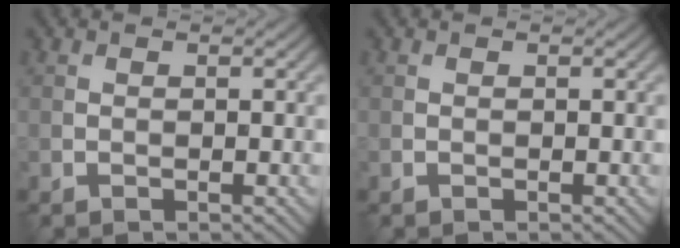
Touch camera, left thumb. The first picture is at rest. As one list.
[{"total": 0.0}]